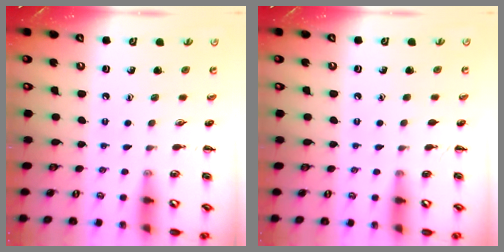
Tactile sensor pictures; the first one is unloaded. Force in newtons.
{"total": 0.0}